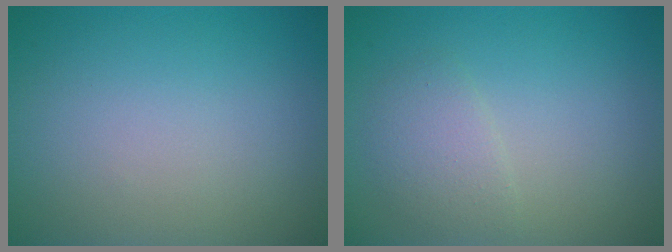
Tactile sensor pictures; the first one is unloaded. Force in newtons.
{"total": 2.0, "press": 2.0, "slide": 0.1}